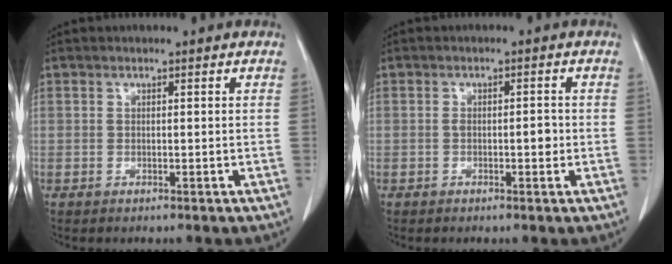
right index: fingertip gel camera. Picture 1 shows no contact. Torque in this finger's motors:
{"motor_torque": [0.33, -0.11, 0.08, 0.04]}